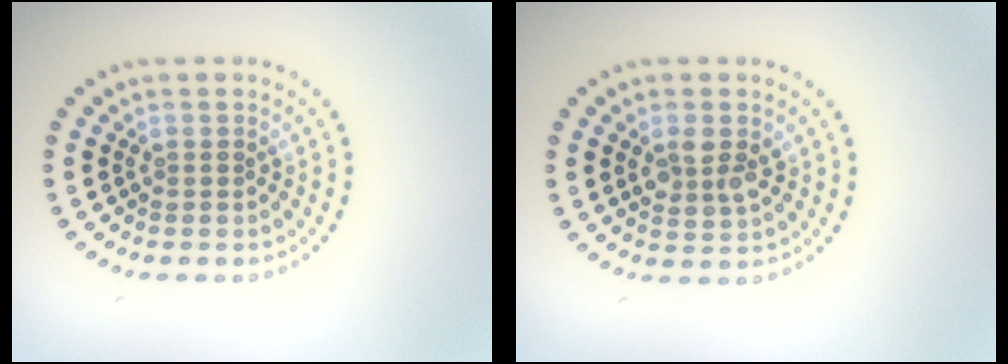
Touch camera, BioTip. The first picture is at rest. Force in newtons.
{"total": 2.4, "press": 2.4, "slide": 0.4}